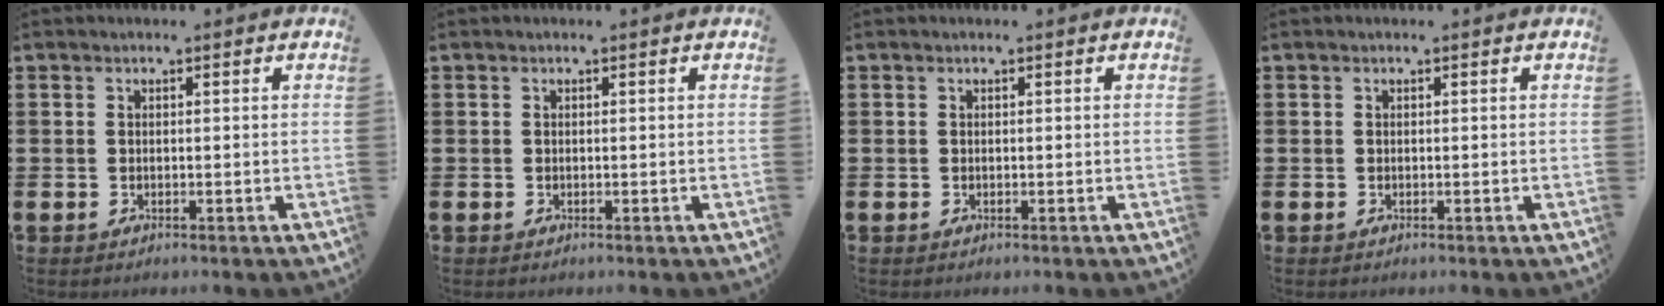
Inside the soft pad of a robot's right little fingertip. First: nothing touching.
{"total": 0.0}
{"total": 0.0}
{"total": 0.0}